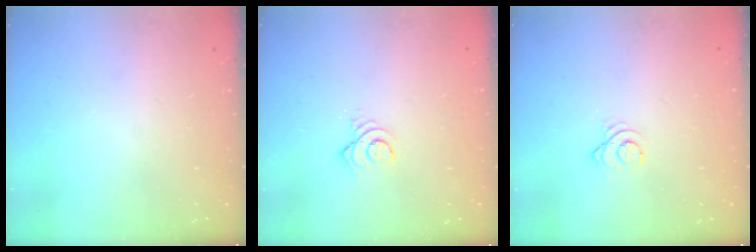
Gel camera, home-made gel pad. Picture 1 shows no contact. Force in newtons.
{"total": 3.8, "press": 3.8, "slide": 0.0}
{"total": 2.6, "press": 2.6, "slide": 0.3}